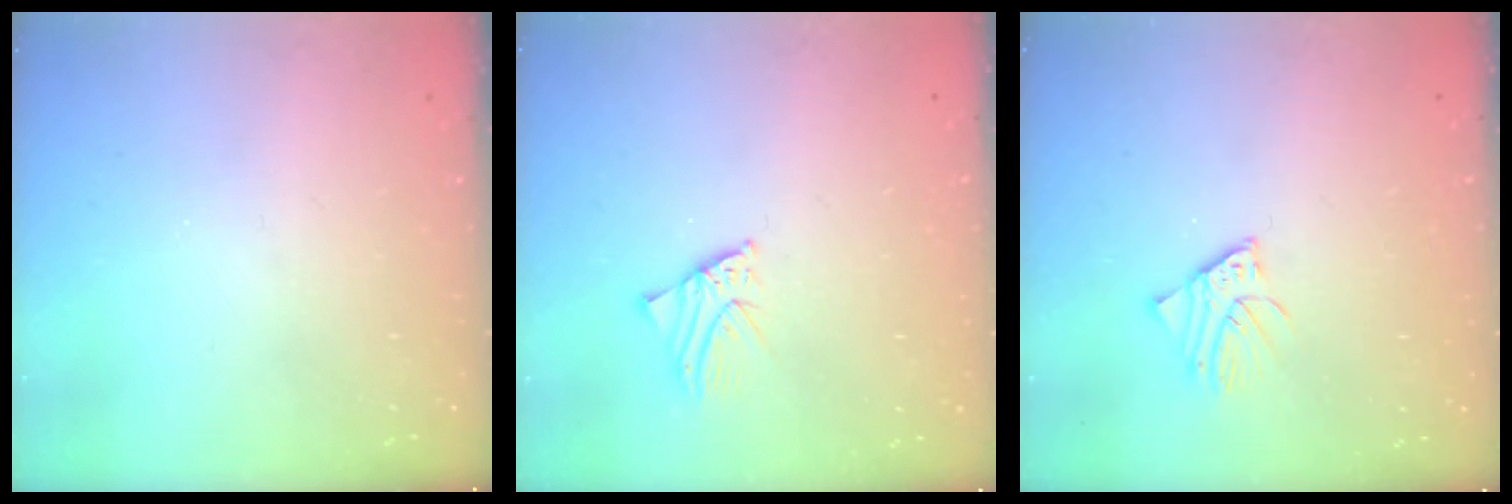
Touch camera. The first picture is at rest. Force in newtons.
{"total": 1.5, "press": 1.5, "slide": 0.0}
{"total": 2.2, "press": 2.2, "slide": 0.1}